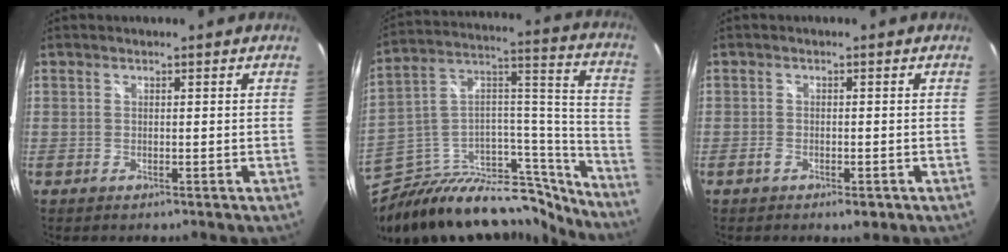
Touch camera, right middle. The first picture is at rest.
{"total": 30.9, "force": [-27.5, 8.3, 11.4], "torque": [-0.143, 0.032, -0.420]}
{"total": 3.1, "force": [-1.9, 1.5, 1.9], "torque": [-0.040, -0.004, -0.033]}